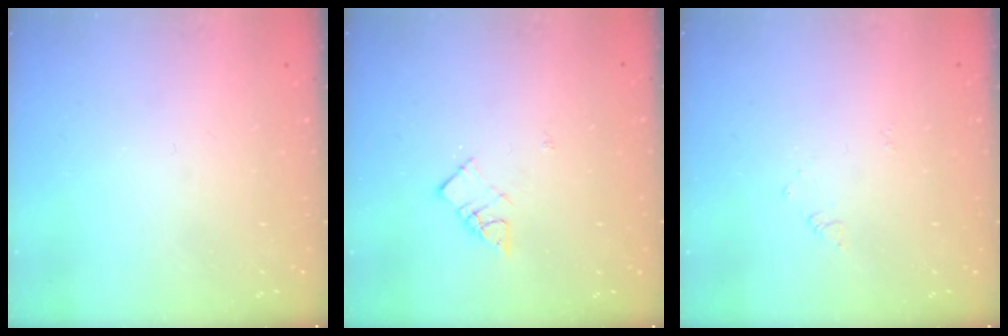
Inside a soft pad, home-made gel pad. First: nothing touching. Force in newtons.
{"total": 5.9, "press": 5.9, "slide": 0.4}
{"total": 2.7, "press": 2.7, "slide": 0.4}